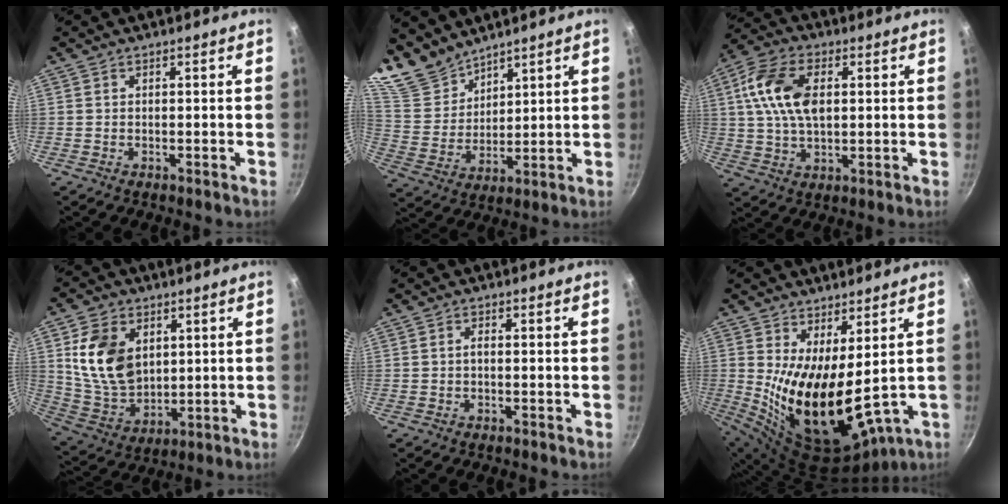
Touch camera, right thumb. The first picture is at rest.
{"total": 9.4, "force": [8.0, 4.5, 2.1], "torque": [-0.019, -0.038, 0.171]}
{"total": 12.7, "force": [2.5, 7.5, 10.0], "torque": [-0.177, 0.009, 0.037]}
{"total": 14.5, "force": [3.8, 10.3, 9.4], "torque": [-0.150, -0.023, 0.085]}
{"total": 1.0, "force": [-0.2, 0.4, 0.9], "torque": [-0.020, 0.006, -0.005]}
{"total": 16.2, "force": [2.4, 7.5, 14.2], "torque": [-0.235, -0.055, 0.065]}